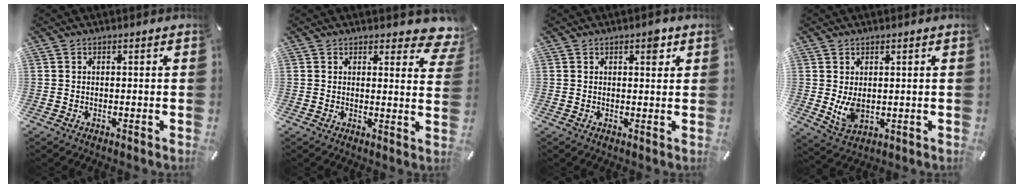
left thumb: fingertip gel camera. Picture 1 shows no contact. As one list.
[{"total": 5.2, "force": [4.1, 2.3, 2.3], "torque": [-0.015, -0.035, 0.069]}, {"total": 3.0, "force": [1.5, 1.5, 2.1], "torque": [-0.013, -0.008, 0.018]}, {"total": 5.5, "force": [0.8, 3.8, 3.9], "torque": [-0.076, -0.009, 0.014]}]